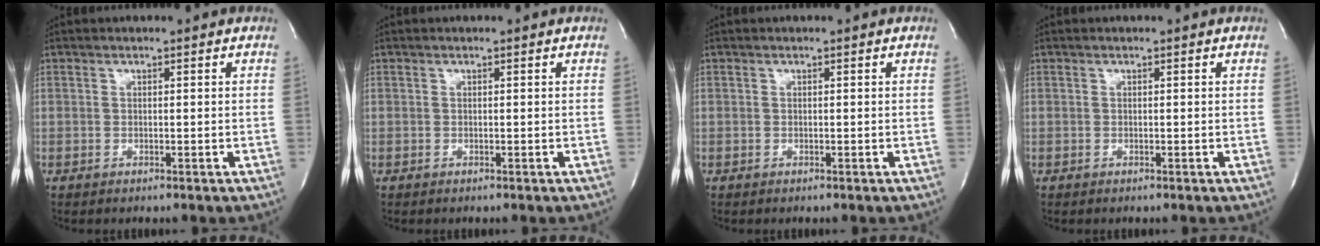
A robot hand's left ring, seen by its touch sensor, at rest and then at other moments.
{"total": 0.0}
{"total": 0.0}
{"total": 0.0}